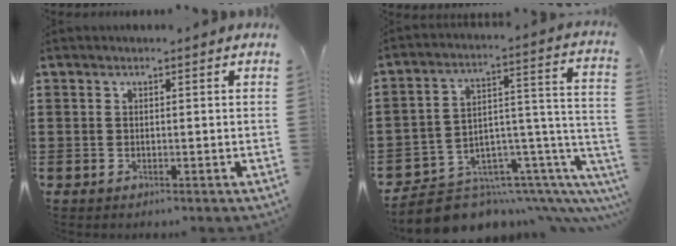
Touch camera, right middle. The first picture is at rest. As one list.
[{"total": 8.7, "force": [-7.2, 3.7, 3.3], "torque": [-0.051, -0.001, -0.124]}]